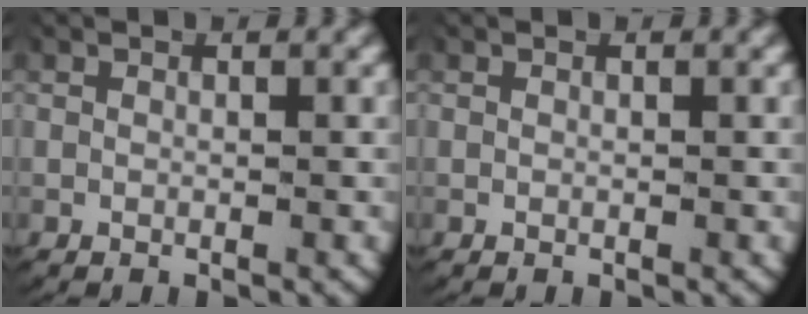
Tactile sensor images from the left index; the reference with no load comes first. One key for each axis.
{"total": 0.0}